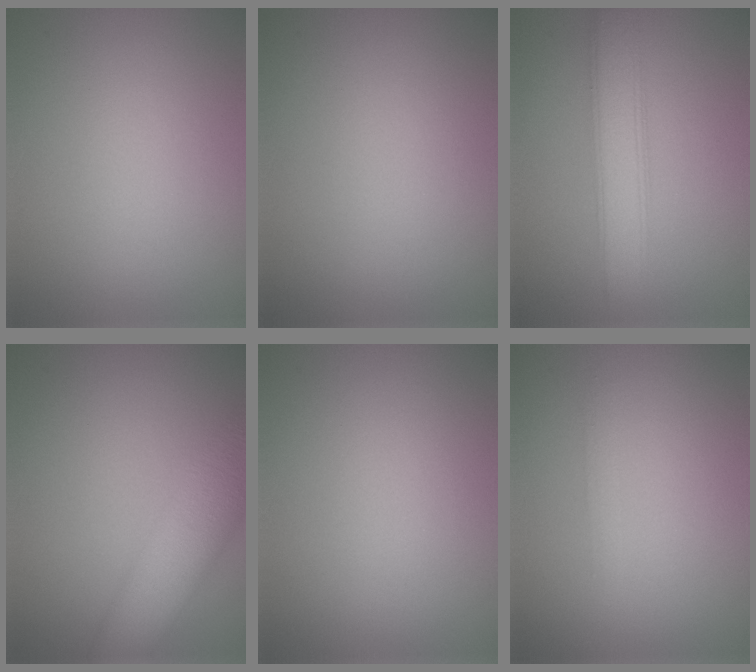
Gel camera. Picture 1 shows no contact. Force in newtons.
{"total": 0.0}
{"total": 4.5, "press": 4.5, "slide": 0.2}
{"total": 8.7, "press": 8.6, "slide": 0.5}
{"total": 0.0}
{"total": 0.8, "press": 0.8, "slide": 0.0}